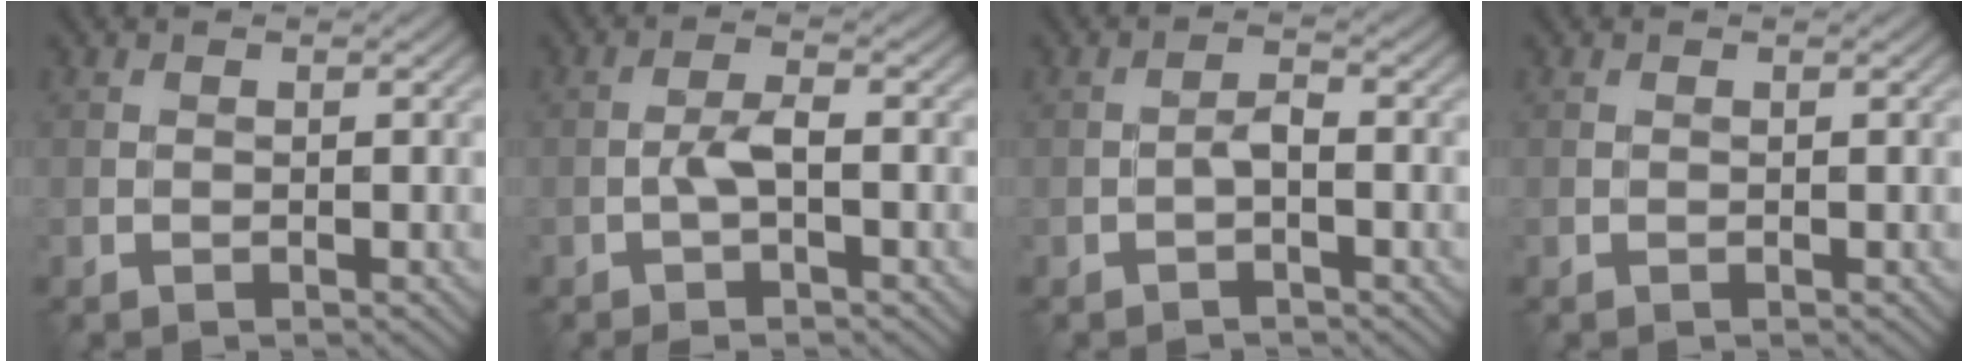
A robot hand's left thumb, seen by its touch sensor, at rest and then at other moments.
{"total": 2.9, "force": [-1.0, 0.7, 2.6], "torque": [-0.052, 0.007, -0.026]}
{"total": 1.5, "force": [-0.8, 0.6, 1.2], "torque": [-0.020, 0.006, -0.020]}
{"total": 0.0}